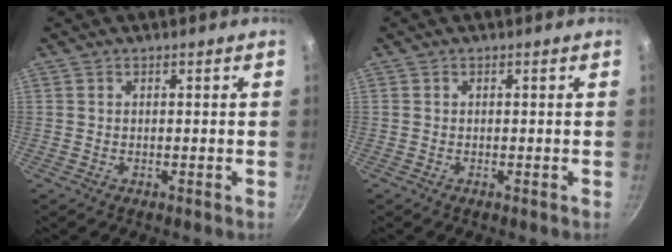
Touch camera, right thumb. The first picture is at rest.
{"total": 0.0}